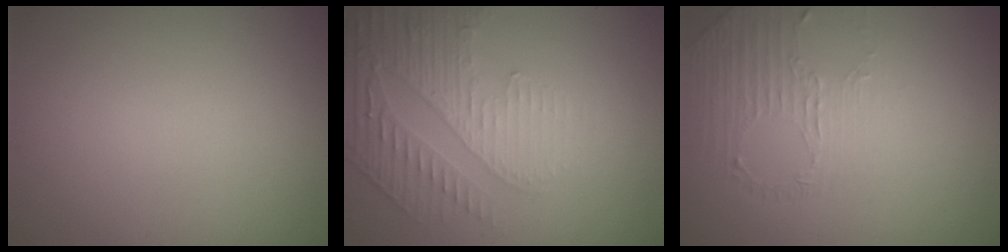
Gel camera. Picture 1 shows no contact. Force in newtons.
{"total": 4.9, "press": 3.2, "slide": 3.7}
{"total": 1.4, "press": 0.8, "slide": 1.1}